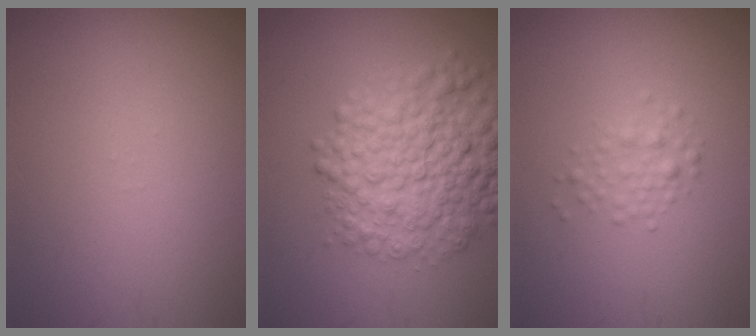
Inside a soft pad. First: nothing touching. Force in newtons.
{"total": 8.3, "press": 8.3, "slide": 0.2}
{"total": 1.6, "press": 1.6, "slide": 0.0}